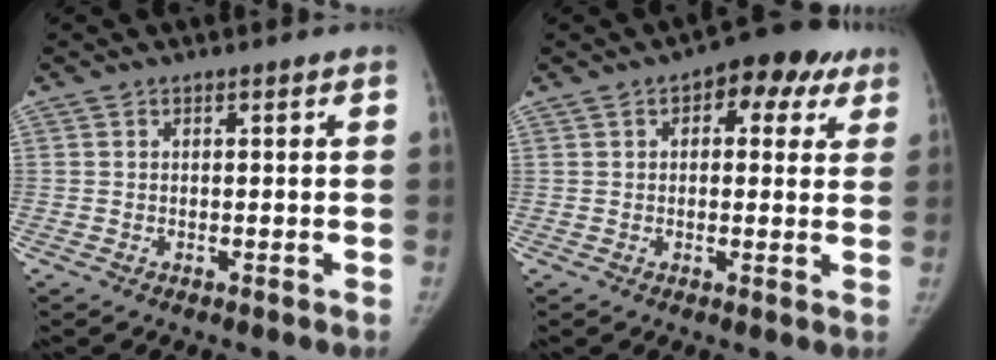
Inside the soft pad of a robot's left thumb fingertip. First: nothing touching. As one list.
[{"total": 9.4, "force": [4.3, 5.3, 6.5], "torque": [-0.044, 0.004, 0.046]}]